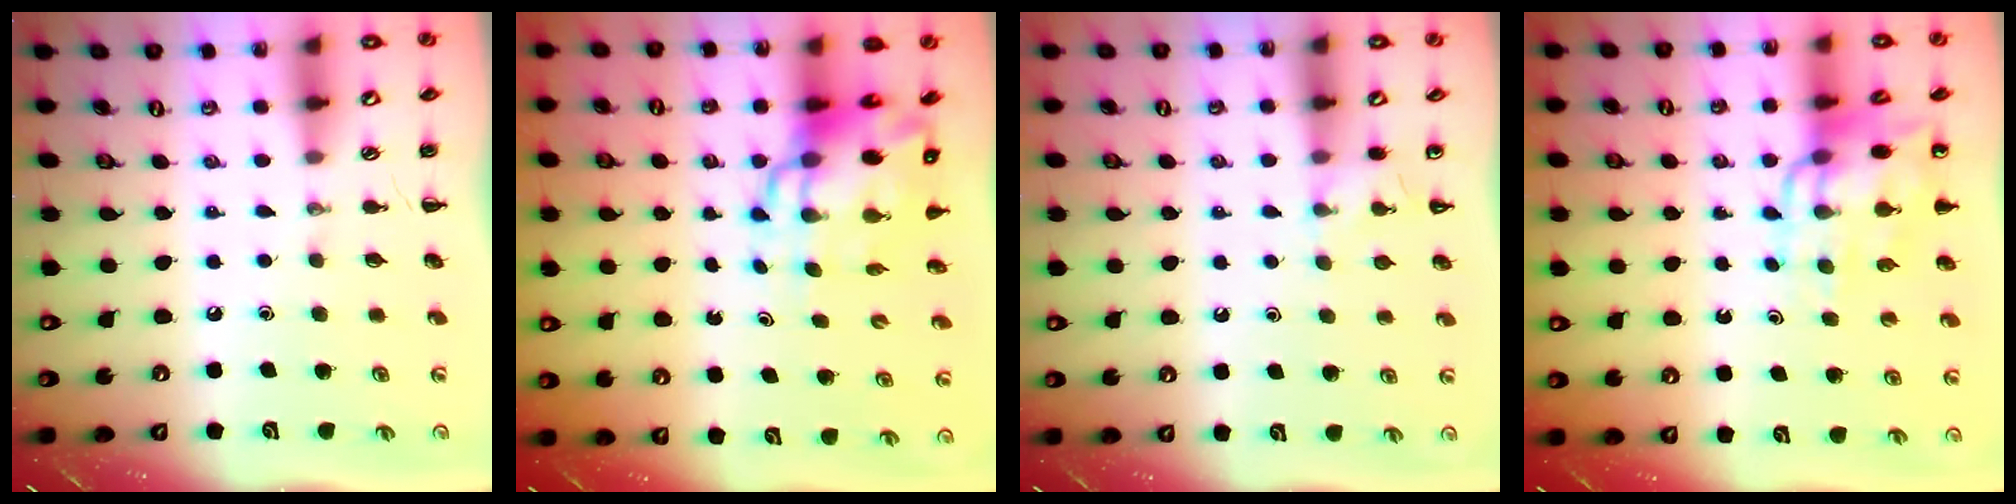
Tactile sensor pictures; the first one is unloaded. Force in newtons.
{"total": 10.8, "press": 10.4, "slide": 2.8}
{"total": 4.4, "press": 4.2, "slide": 1.3}
{"total": 12.4, "press": 12.0, "slide": 3.0}